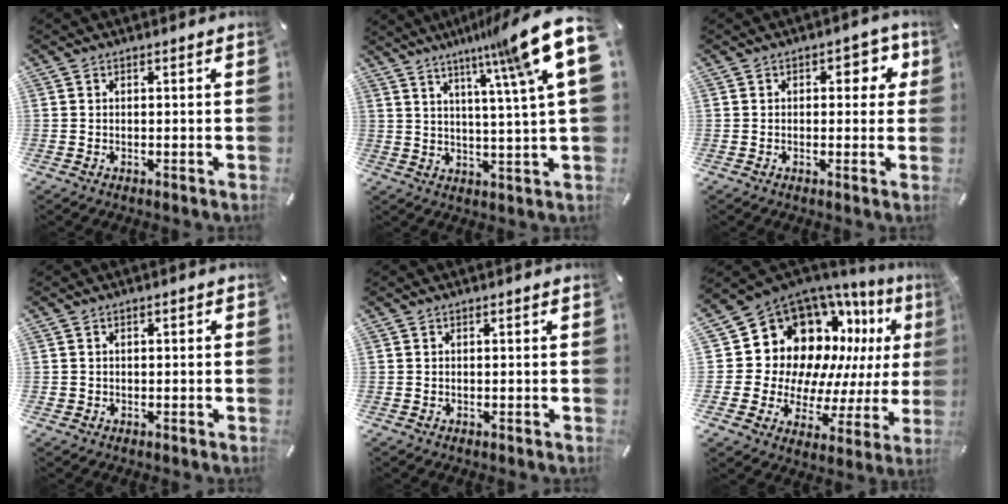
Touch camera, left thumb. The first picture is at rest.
{"total": 15.6, "force": [8.8, 0.8, 12.9], "torque": [-0.198, -0.046, 0.128]}
{"total": 5.4, "force": [1.4, 3.3, 4.0], "torque": [-0.035, -0.005, 0.013]}
{"total": 1.3, "force": [-0.3, 1.2, 0.5], "torque": [-0.009, 0.005, -0.009]}
{"total": 0.0}
{"total": 17.1, "force": [8.2, 13.1, 7.4], "torque": [-0.109, -0.093, 0.171]}